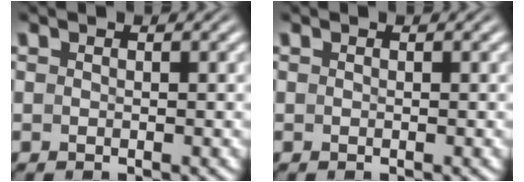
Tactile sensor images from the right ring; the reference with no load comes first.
{"total": 0.0}